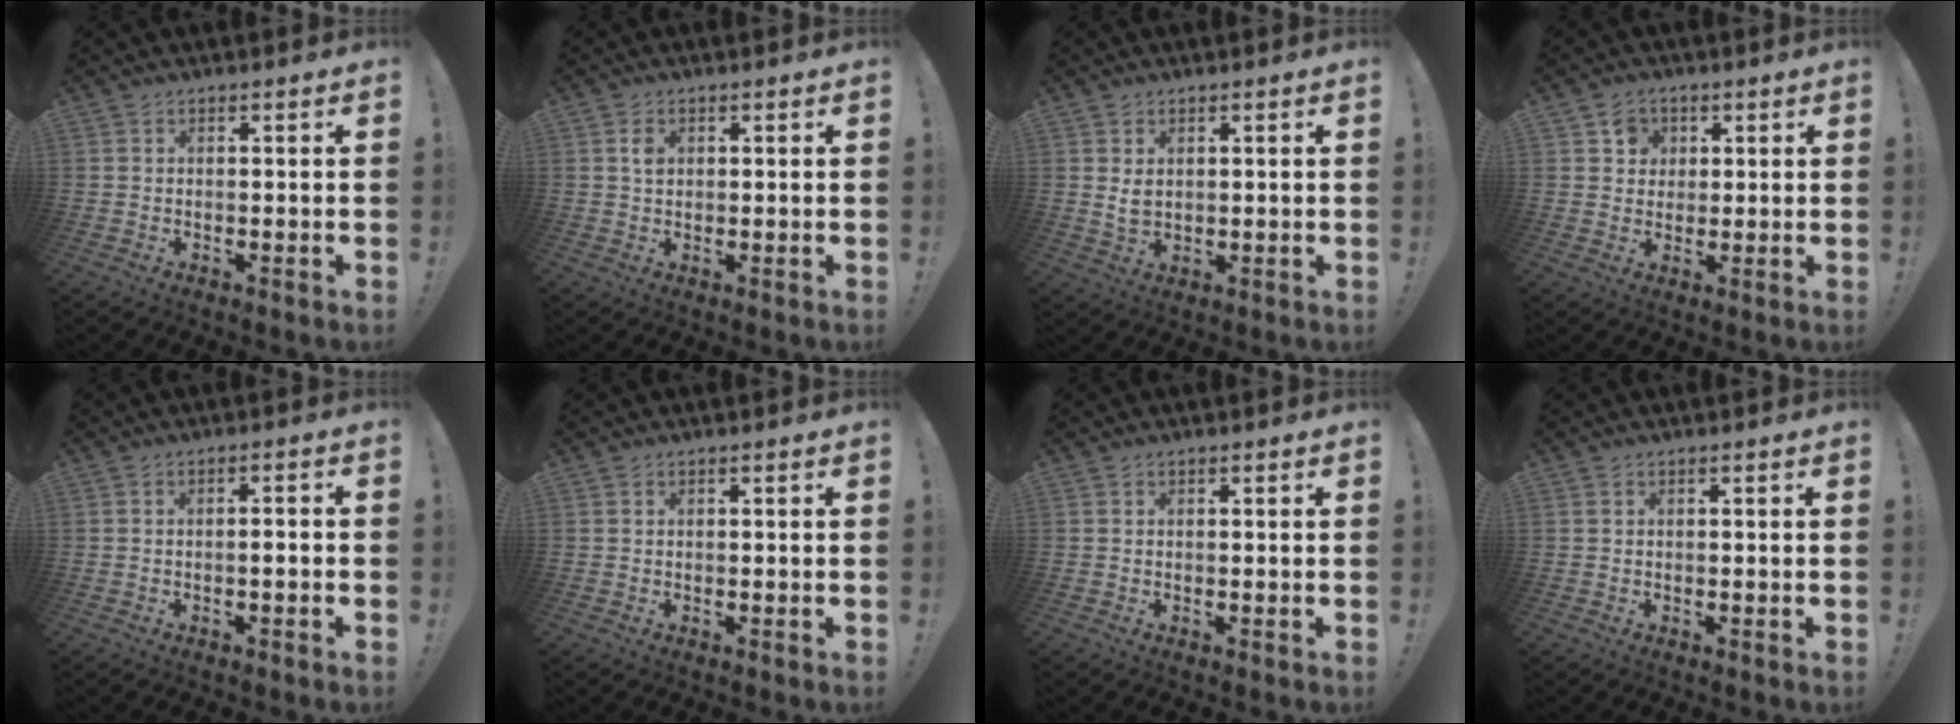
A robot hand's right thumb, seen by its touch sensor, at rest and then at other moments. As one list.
[{"total": 2.6, "force": [0.7, 1.8, 1.7], "torque": [-0.020, -0.002, 0.009]}, {"total": 4.1, "force": [1.7, 3.0, 2.4], "torque": [-0.033, -0.005, 0.027]}, {"total": 5.9, "force": [2.3, 5.3, 1.3], "torque": [-0.018, -0.005, 0.045]}, {"total": 2.4, "force": [-1.0, 0.1, 2.1], "torque": [-0.035, 0.001, -0.018]}, {"total": 0.0}, {"total": 0.0}, {"total": 0.0}]